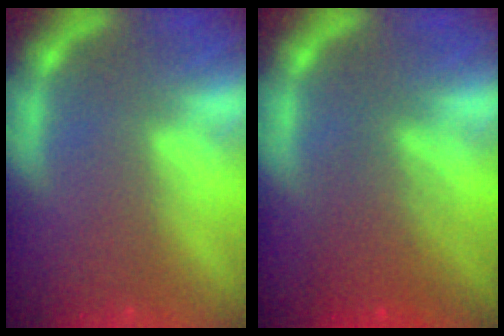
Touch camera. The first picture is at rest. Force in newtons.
{"total": 4.6}